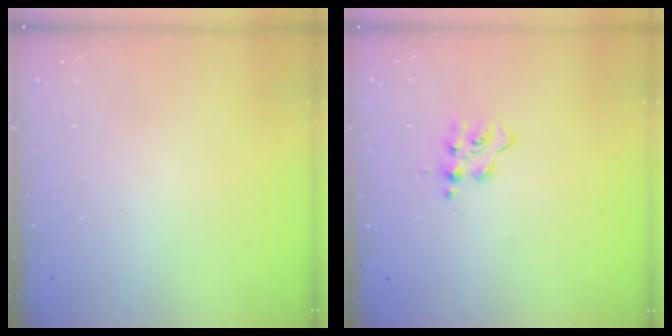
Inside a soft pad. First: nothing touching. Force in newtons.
{"total": 6.5, "press": 6.5, "slide": 0.6}